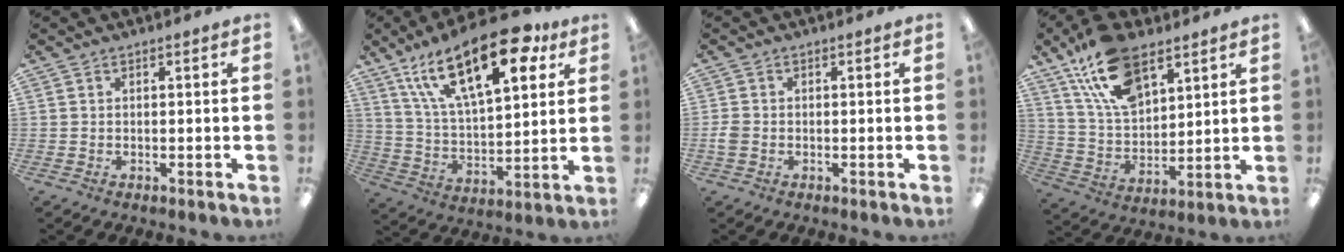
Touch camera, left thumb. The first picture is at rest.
{"total": 24.2, "force": [13.4, 10.4, 17.2], "torque": [-0.284, -0.053, 0.225]}
{"total": 2.2, "force": [-0.7, 1.6, 1.4], "torque": [-0.030, -0.001, -0.013]}
{"total": 17.7, "force": [10.6, 9.3, 10.7], "torque": [-0.204, -0.032, 0.196]}